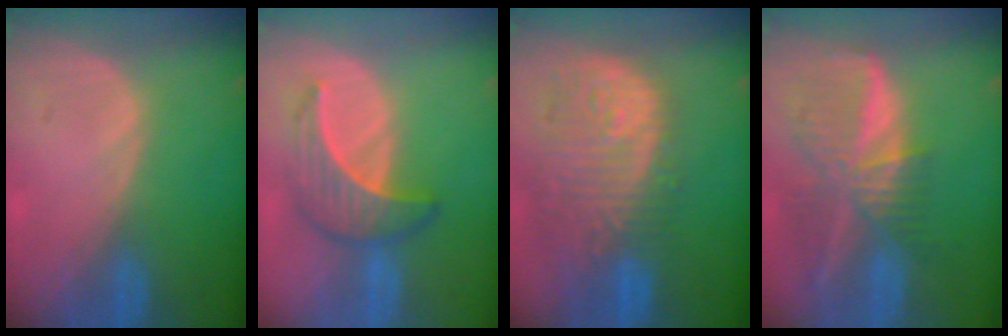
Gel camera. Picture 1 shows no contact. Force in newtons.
{"total": 6.4, "press": 6.2, "slide": 1.4}
{"total": 13.0, "press": 11.1, "slide": 6.8}
{"total": 9.5, "press": 8.3, "slide": 4.7}